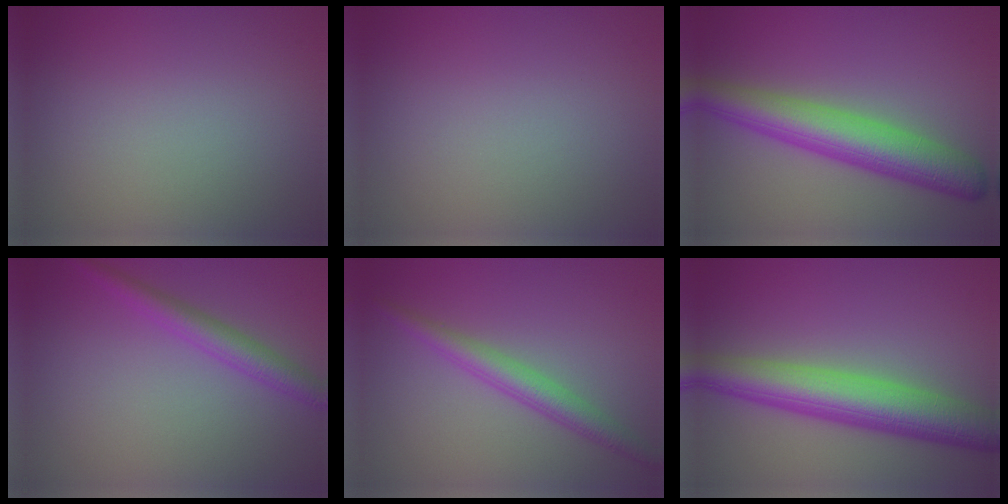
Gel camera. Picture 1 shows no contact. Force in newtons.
{"total": 0.0}
{"total": 6.5, "press": 6.5, "slide": 0.2}
{"total": 2.8, "press": 2.8, "slide": 0.0}
{"total": 3.0, "press": 3.0, "slide": 0.2}
{"total": 7.2, "press": 7.2, "slide": 0.1}